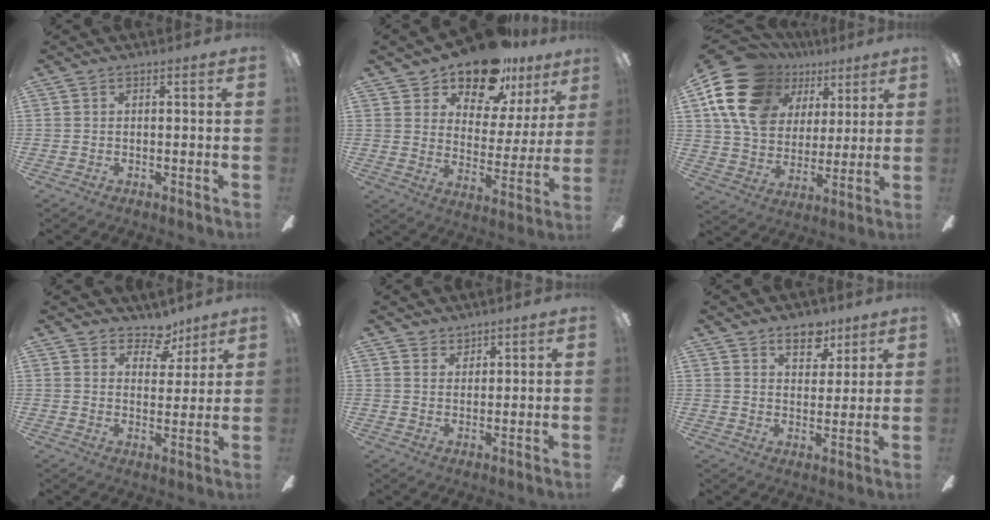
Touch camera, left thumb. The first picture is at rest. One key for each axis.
{"total": 16.3, "fx": 13.6, "fy": 6.6, "fz": 6.0, "tx": -0.105, "ty": -0.104, "tz": 0.239}
{"total": 20.0, "fx": 9.3, "fy": 14.6, "fz": 10.1, "tx": -0.208, "ty": -0.032, "tz": 0.173}
{"total": 7.3, "fx": 5.6, "fy": 4.1, "fz": 2.4, "tx": -0.026, "ty": -0.034, "tz": 0.099}
{"total": 2.6, "fx": 2.3, "fy": 1.2, "fz": -0.2, "tx": 0.007, "ty": -0.012, "tz": 0.043}
{"total": 8.2, "fx": 5.8, "fy": 4.5, "fz": 3.7, "tx": -0.032, "ty": -0.029, "tz": 0.098}